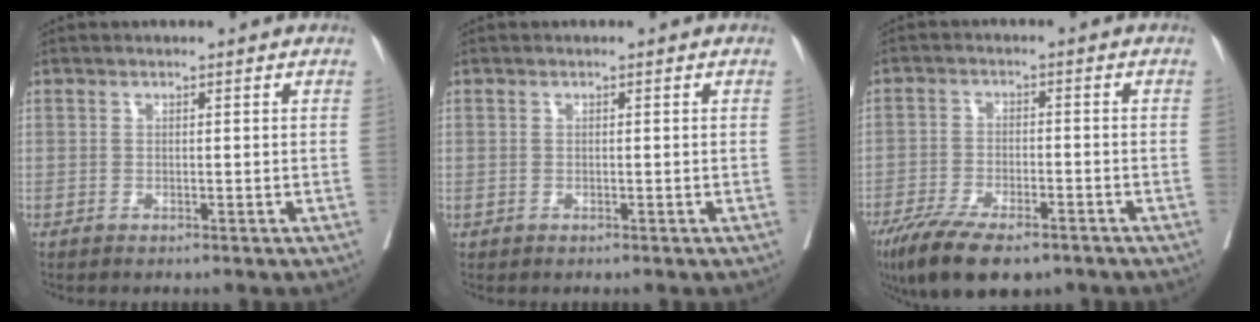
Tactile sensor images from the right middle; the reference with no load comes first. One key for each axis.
{"total": 0.0}
{"total": 11.8, "fx": -8.4, "fy": 3.9, "fz": 7.3, "tx": -0.123, "ty": -0.017, "tz": -0.135}